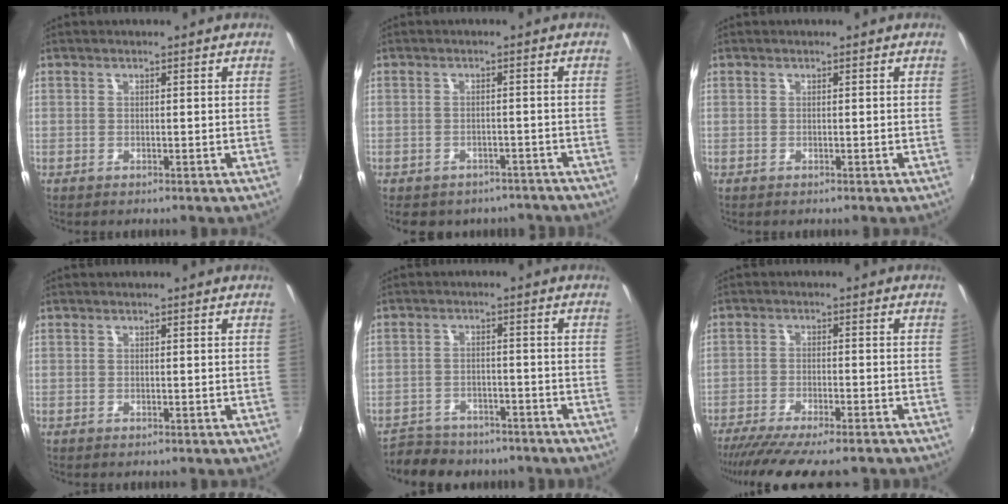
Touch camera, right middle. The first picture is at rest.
{"total": 8.9, "force": [-7.1, 4.6, 2.9], "torque": [-0.065, -0.007, -0.083]}
{"total": 0.0}
{"total": 0.0}
{"total": 10.5, "force": [-8.7, 4.9, 3.1], "torque": [-0.084, -0.002, -0.129]}
{"total": 13.5, "force": [-11.4, 2.0, 7.0], "torque": [-0.145, -0.045, -0.177]}